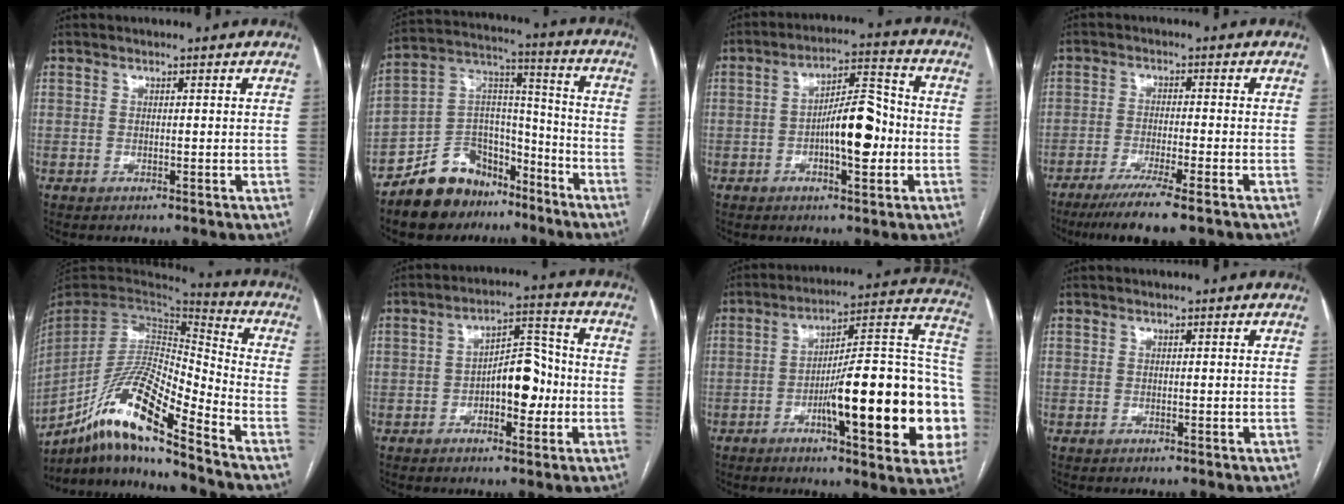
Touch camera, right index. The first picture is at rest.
{"total": 14.1, "force": [-10.6, 8.2, 4.4], "torque": [-0.081, 0.063, -0.181]}
{"total": 9.8, "force": [-1.7, 2.9, 9.1], "torque": [-0.151, 0.021, -0.026]}
{"total": 9.4, "force": [-6.9, 0.0, 6.4], "torque": [-0.099, -0.023, -0.109]}
{"total": 17.8, "force": [-12.1, 1.5, 13.0], "torque": [-0.264, -0.009, -0.222]}
{"total": 8.2, "force": [-1.7, 3.7, 7.1], "torque": [-0.108, 0.025, -0.026]}
{"total": 24.8, "force": [-6.0, 4.4, 23.7], "torque": [-0.260, 0.023, -0.077]}
{"total": 0.0}